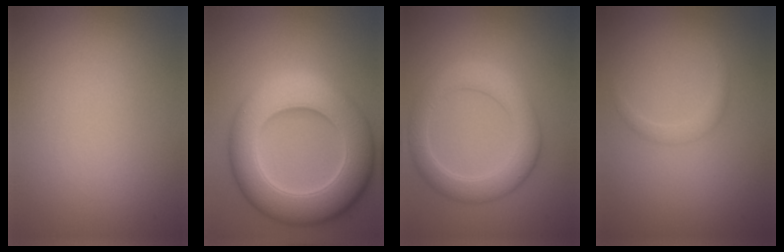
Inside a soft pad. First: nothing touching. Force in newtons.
{"total": 11.0, "press": 11.0, "slide": 0.5}
{"total": 4.5, "press": 4.5, "slide": 0.2}
{"total": 1.1, "press": 1.1, "slide": 0.2}